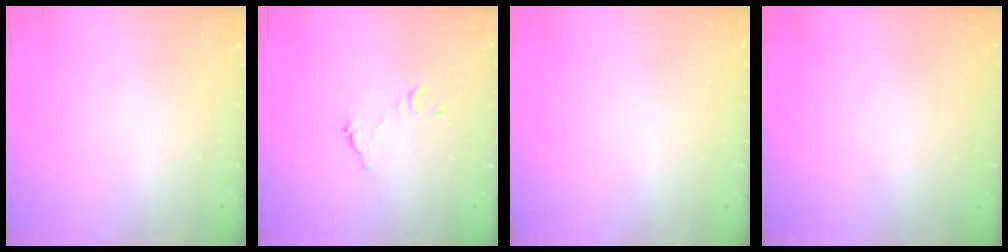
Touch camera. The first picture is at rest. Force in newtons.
{"total": 6.3, "press": 6.3, "slide": 0.4}
{"total": 0.0}
{"total": 3.0, "press": 3.0, "slide": 0.1}